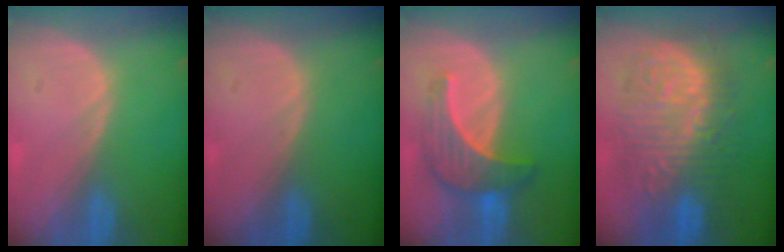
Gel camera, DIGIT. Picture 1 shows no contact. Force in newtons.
{"total": 0.0}
{"total": 7.0, "press": 6.9, "slide": 1.4}
{"total": 12.8, "press": 12.7, "slide": 1.2}